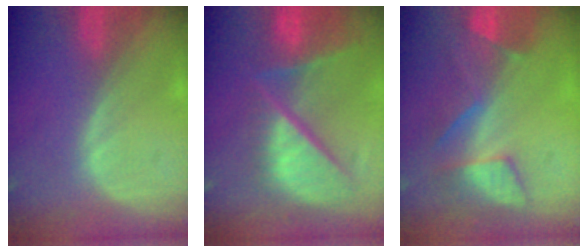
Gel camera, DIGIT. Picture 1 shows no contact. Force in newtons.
{"total": 12.0, "press": 9.8, "slide": 6.8}
{"total": 8.6, "press": 7.3, "slide": 4.5}